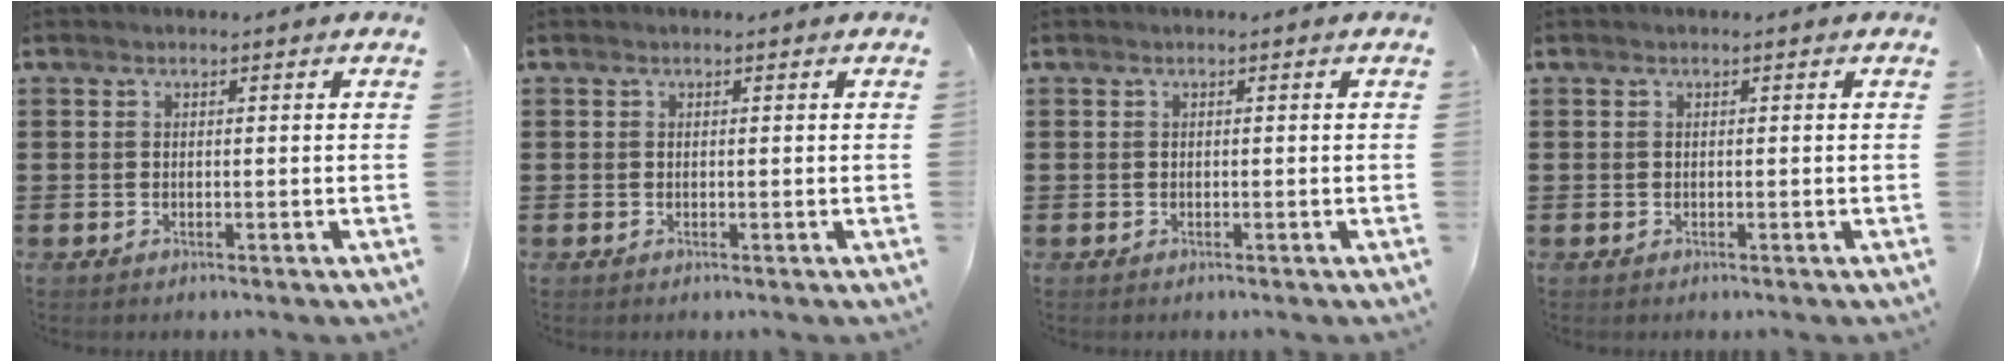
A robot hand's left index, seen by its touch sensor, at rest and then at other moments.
{"total": 0.0}
{"total": 0.0}
{"total": 0.0}